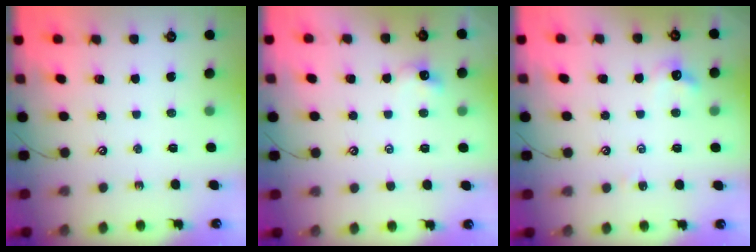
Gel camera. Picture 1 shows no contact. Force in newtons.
{"total": 0.8, "press": 0.7, "slide": 0.4}
{"total": 2.7, "press": 2.7, "slide": 0.5}